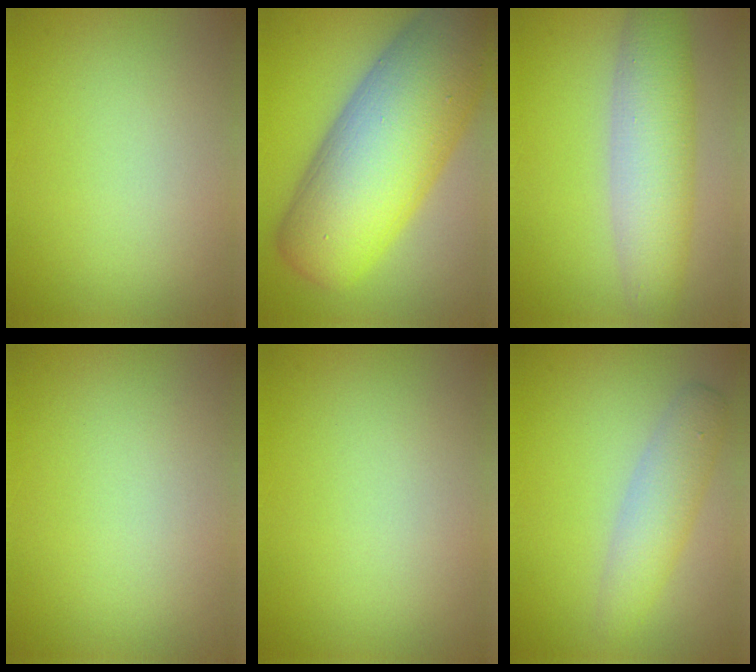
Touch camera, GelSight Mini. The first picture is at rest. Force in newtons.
{"total": 15.2, "press": 15.1, "slide": 0.6}
{"total": 5.8, "press": 5.8, "slide": 0.2}
{"total": 0.0}
{"total": 0.0}
{"total": 3.3, "press": 3.3, "slide": 0.1}